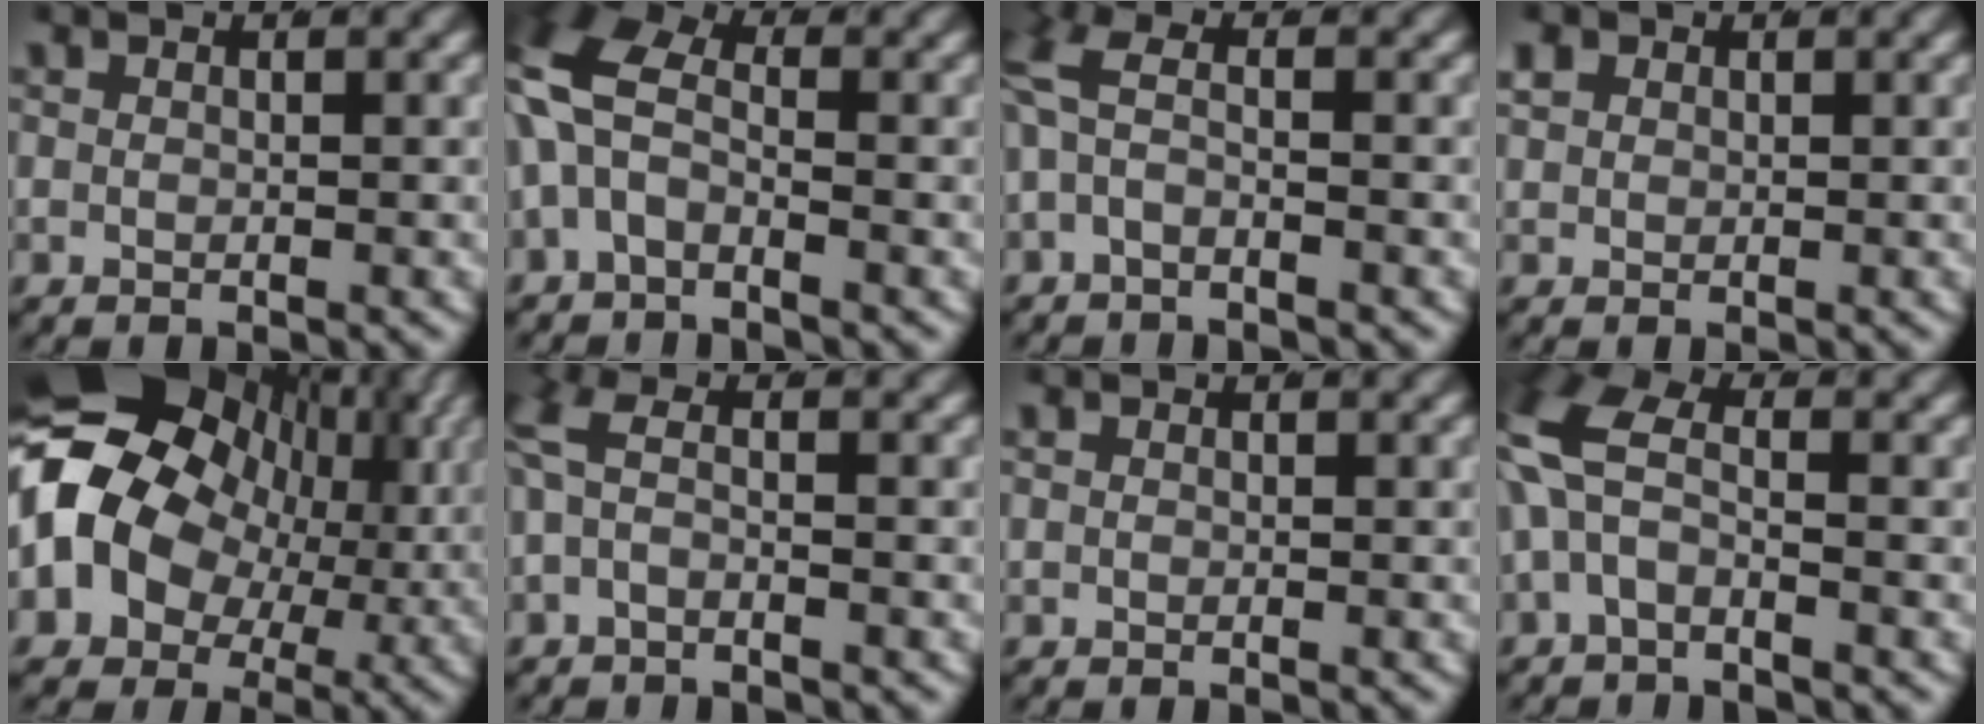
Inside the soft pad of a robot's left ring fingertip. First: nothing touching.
{"total": 5.2, "force": [0.8, 3.6, 3.6], "torque": [-0.100, -0.010, 0.011]}
{"total": 2.4, "force": [-0.2, 1.2, 2.1], "torque": [-0.060, -0.009, 0.000]}
{"total": 1.4, "force": [0.6, 1.1, 0.5], "torque": [-0.018, -0.002, 0.018]}
{"total": 20.6, "force": [2.9, 16.2, 12.3], "torque": [-0.251, -0.017, 0.033]}
{"total": 2.1, "force": [-0.2, 0.9, 1.9], "torque": [-0.048, -0.002, -0.002]}
{"total": 0.0}
{"total": 4.2, "force": [0.5, 2.5, 3.3], "torque": [-0.094, -0.012, 0.013]}